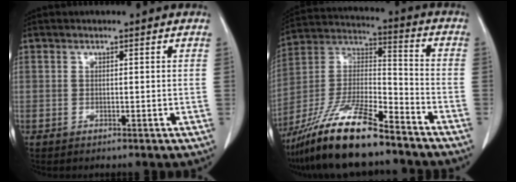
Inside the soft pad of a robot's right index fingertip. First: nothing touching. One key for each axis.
{"total": 17.1, "fx": -13.2, "fy": 2.5, "fz": 10.7, "tx": -0.228, "ty": -0.012, "tz": -0.243}